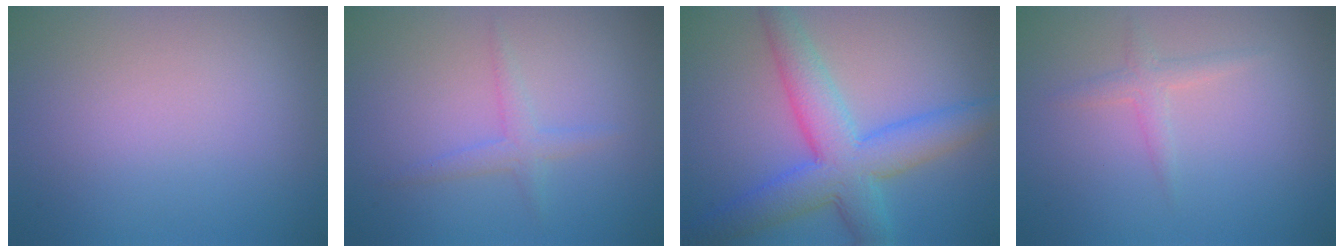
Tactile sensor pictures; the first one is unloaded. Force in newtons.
{"total": 1.7, "press": 1.7, "slide": 0.0}
{"total": 7.3, "press": 7.3, "slide": 0.2}
{"total": 1.3, "press": 1.3, "slide": 0.1}